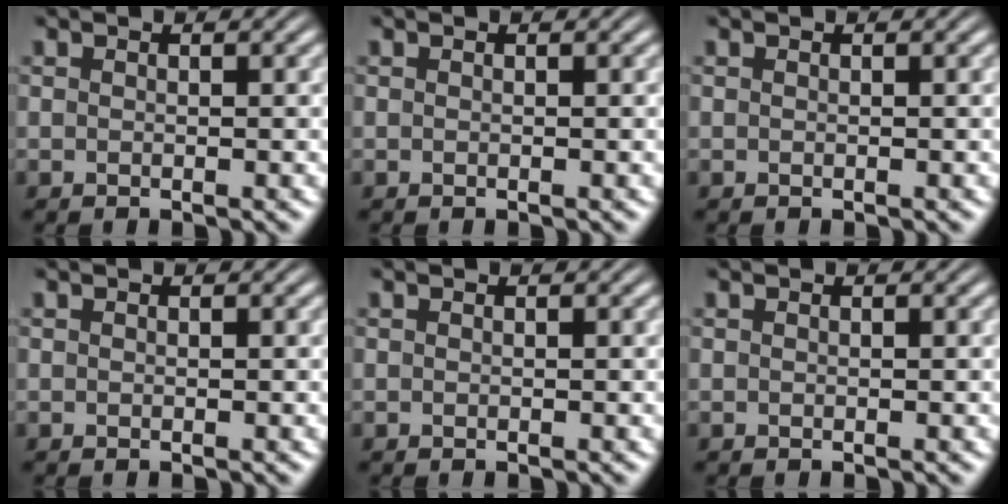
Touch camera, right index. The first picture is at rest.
{"total": 0.0}
{"total": 0.0}
{"total": 0.0}
{"total": 0.0}
{"total": 0.0}